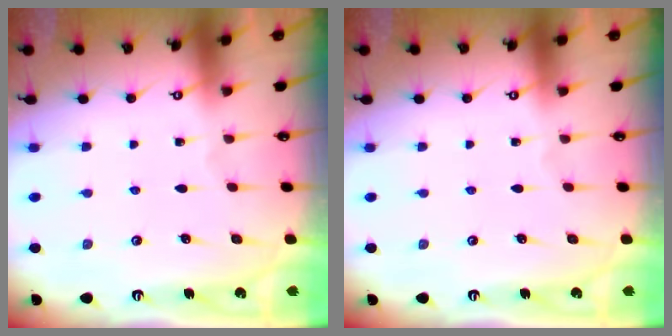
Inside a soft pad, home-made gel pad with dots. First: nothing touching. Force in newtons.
{"total": 0.0}